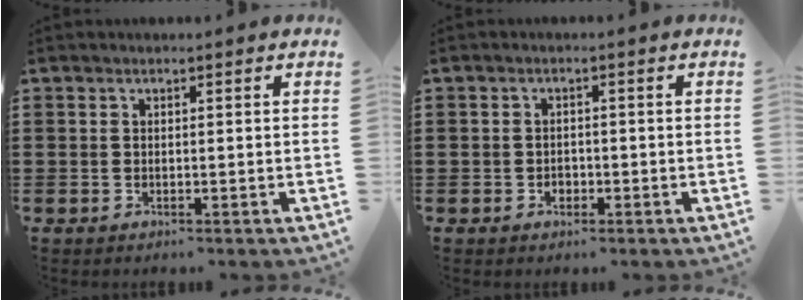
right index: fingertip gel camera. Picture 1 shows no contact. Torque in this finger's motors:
{"motor_torque": [0.51, 1.63, -0.09, -0.20]}